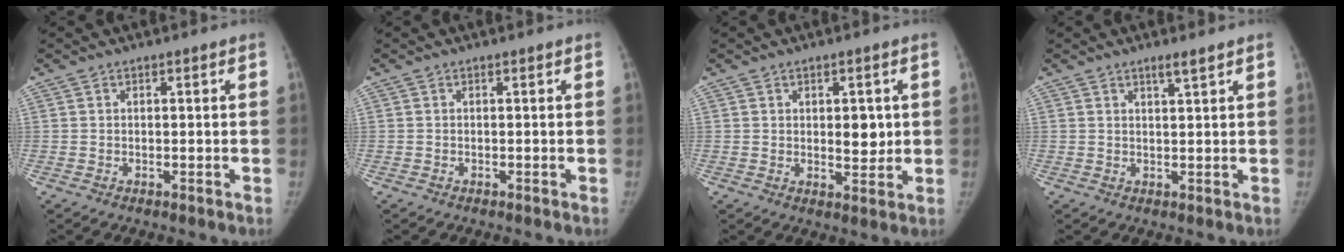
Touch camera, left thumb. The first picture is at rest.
{"total": 0.0}
{"total": 5.4, "force": [1.0, 2.9, 4.5], "torque": [-0.042, -0.009, 0.018]}
{"total": 2.2, "force": [1.6, 0.1, 1.4], "torque": [-0.025, -0.013, 0.030]}